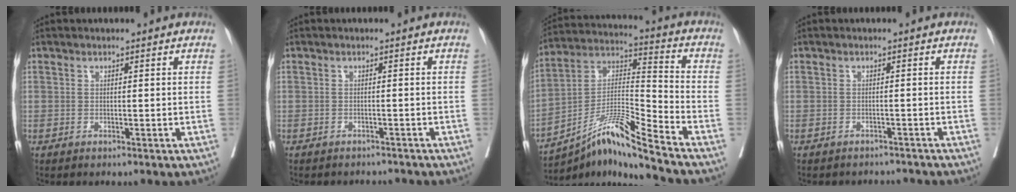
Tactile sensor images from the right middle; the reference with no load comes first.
{"total": 3.8, "force": [-3.7, 1.0, 0.1], "torque": [0.004, -0.004, -0.046]}
{"total": 13.3, "force": [-10.5, -1.8, 8.1], "torque": [-0.154, 0.006, -0.187]}
{"total": 4.5, "force": [-4.2, 1.4, 0.0], "torque": [0.005, 0.001, -0.050]}